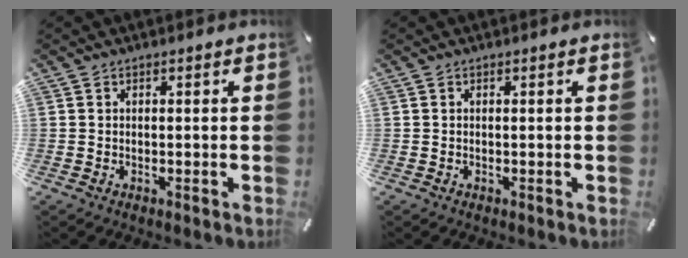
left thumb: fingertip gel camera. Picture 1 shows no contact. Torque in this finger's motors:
{"motor_torque": [0.00, 0.00, -0.05, 0.11, 0.00]}